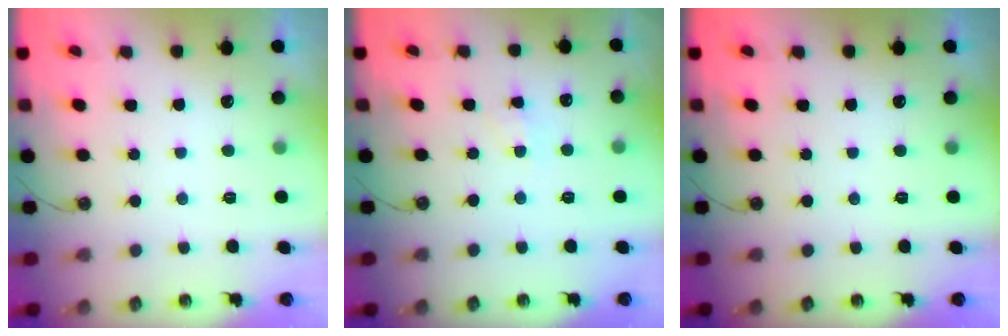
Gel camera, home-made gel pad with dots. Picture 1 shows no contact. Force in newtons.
{"total": 1.9, "press": 1.9, "slide": 0.1}
{"total": 0.0}